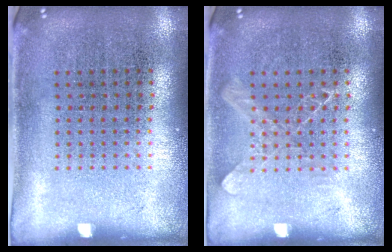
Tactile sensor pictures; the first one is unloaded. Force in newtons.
{"total": 1.1, "press": 1.1, "slide": 0.2}